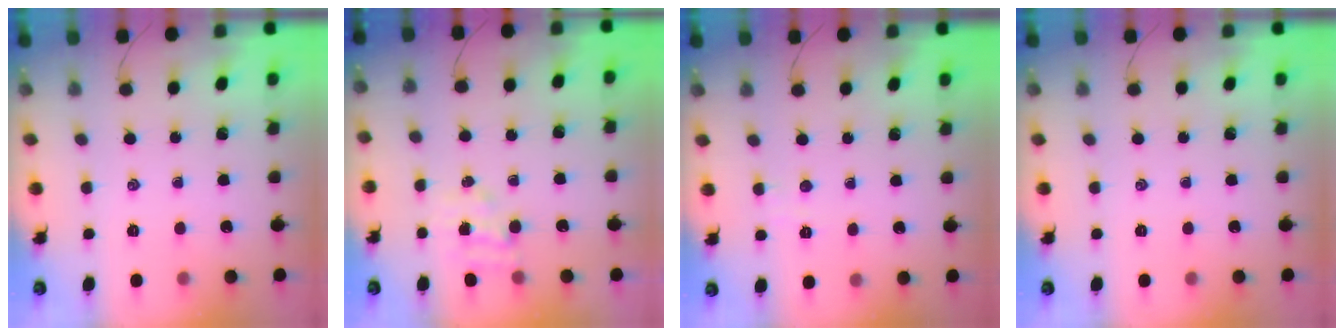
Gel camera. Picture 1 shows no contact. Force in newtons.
{"total": 4.1, "press": 4.0, "slide": 1.0}
{"total": 2.6, "press": 2.5, "slide": 0.7}
{"total": 0.0}